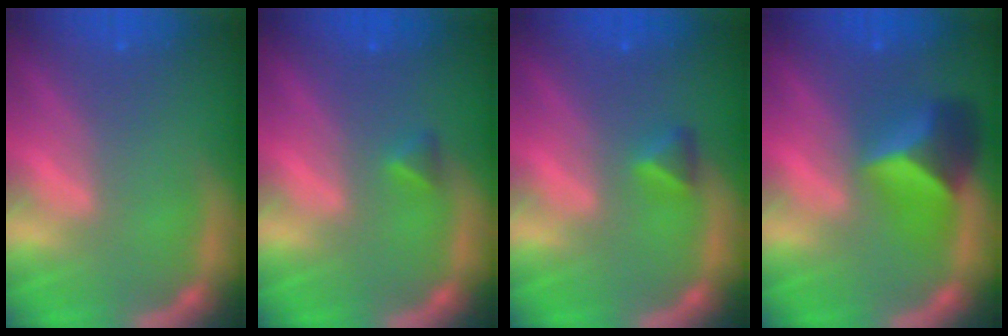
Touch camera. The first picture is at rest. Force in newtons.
{"total": 0.9}
{"total": 1.4}
{"total": 4.9}